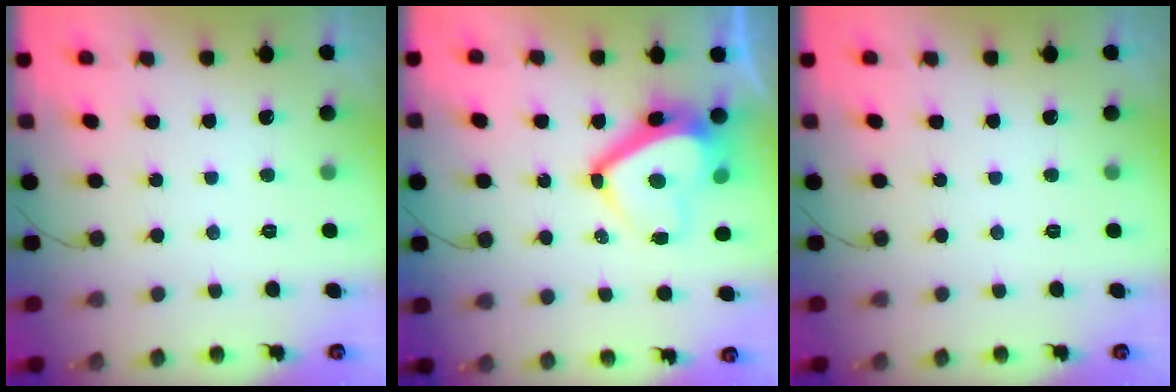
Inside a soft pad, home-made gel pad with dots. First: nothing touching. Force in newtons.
{"total": 12.6, "press": 12.6, "slide": 1.5}
{"total": 0.0}